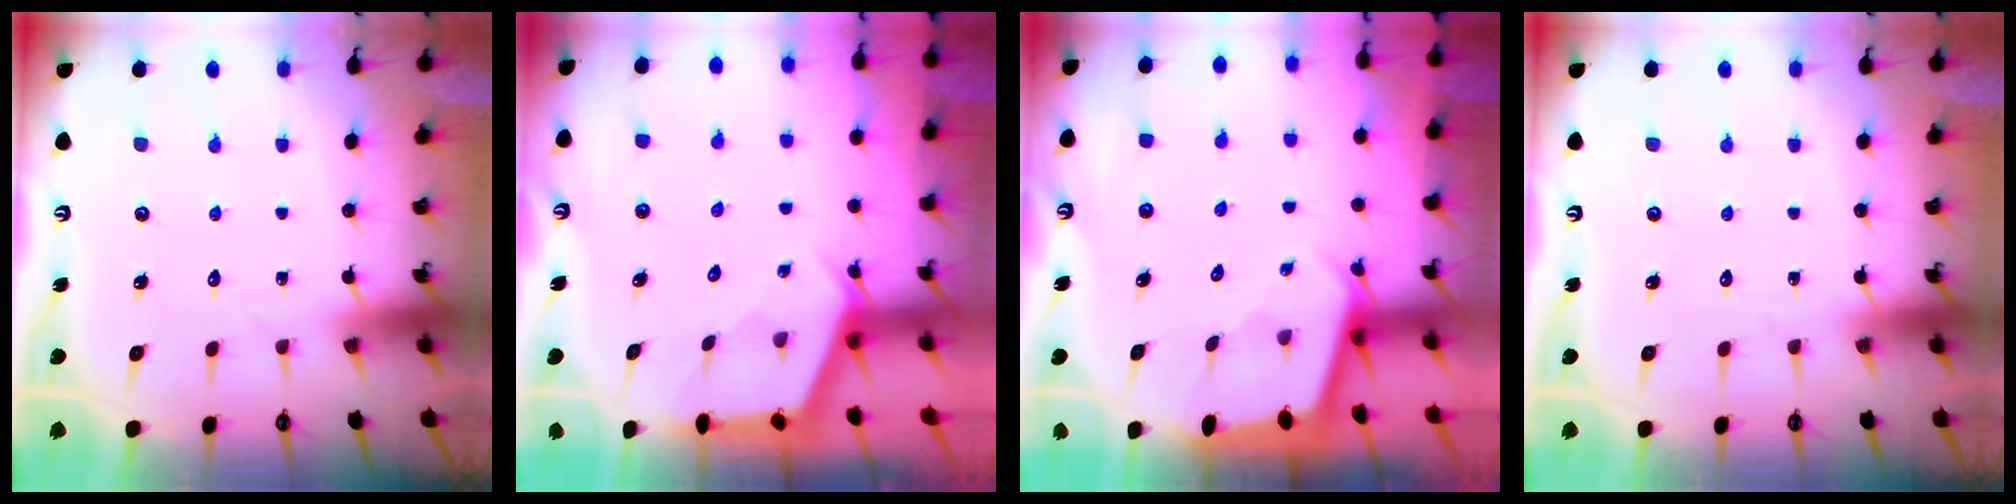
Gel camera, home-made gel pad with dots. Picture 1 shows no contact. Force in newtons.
{"total": 2.6, "press": 2.6, "slide": 0.3}
{"total": 1.8, "press": 1.8, "slide": 0.1}
{"total": 0.0}